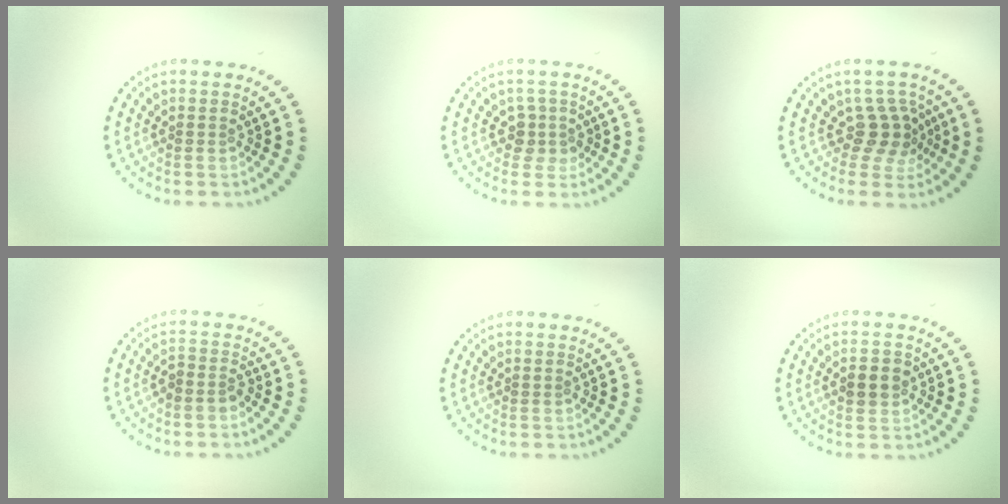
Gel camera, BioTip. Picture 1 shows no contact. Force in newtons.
{"total": 1.9, "press": 1.6, "slide": 1.0}
{"total": 2.8, "press": 2.3, "slide": 1.6}
{"total": 1.6, "press": 1.2, "slide": 1.0}
{"total": 0.0}
{"total": 2.2, "press": 2.2, "slide": 0.1}